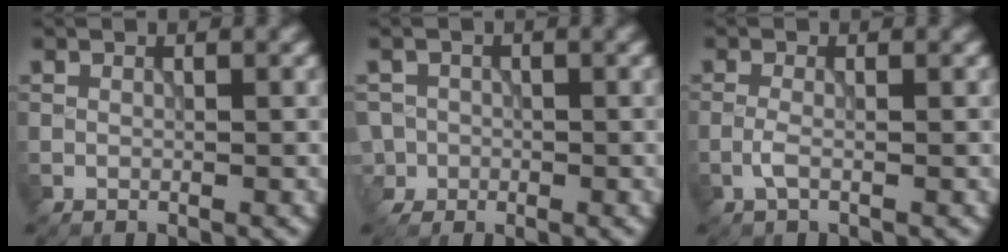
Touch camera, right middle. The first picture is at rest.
{"total": 3.3, "force": [-1.5, 2.9, 0.6], "torque": [-0.006, 0.001, -0.029]}
{"total": 1.4, "force": [-0.6, 0.3, 1.2], "torque": [-0.029, 0.001, -0.016]}